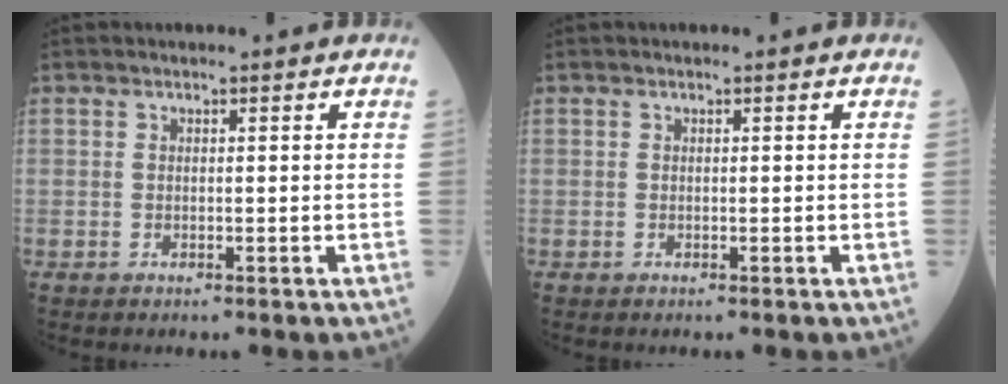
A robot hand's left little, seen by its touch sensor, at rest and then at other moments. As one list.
[{"total": 0.0}]